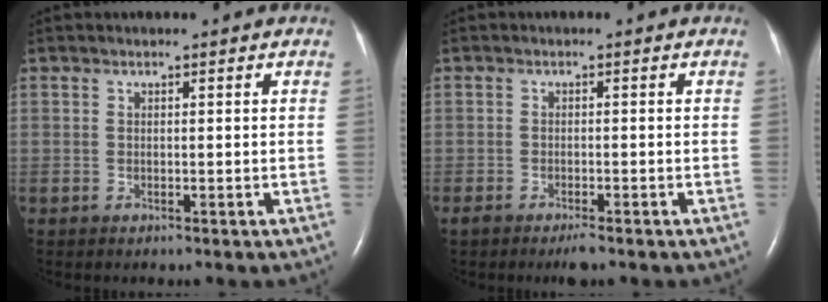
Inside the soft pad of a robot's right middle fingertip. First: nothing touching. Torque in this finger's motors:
{"motor_torque": [0.36, -0.34, 0.02, 0.00]}